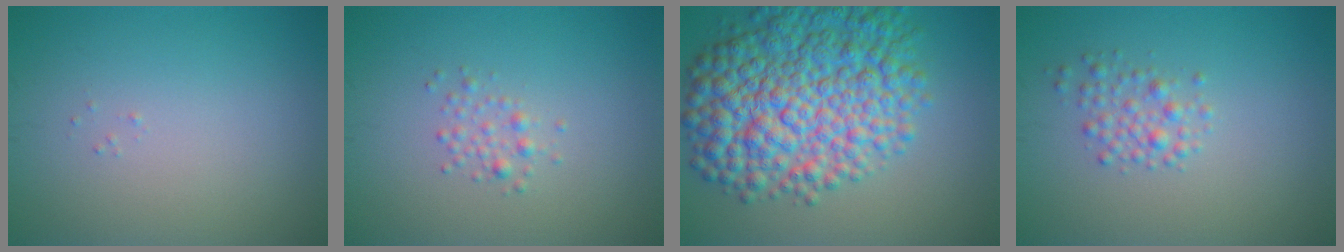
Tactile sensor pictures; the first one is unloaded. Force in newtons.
{"total": 1.3, "press": 1.3, "slide": 0.0}
{"total": 11.5, "press": 11.4, "slide": 0.2}
{"total": 2.0, "press": 2.0, "slide": 0.0}